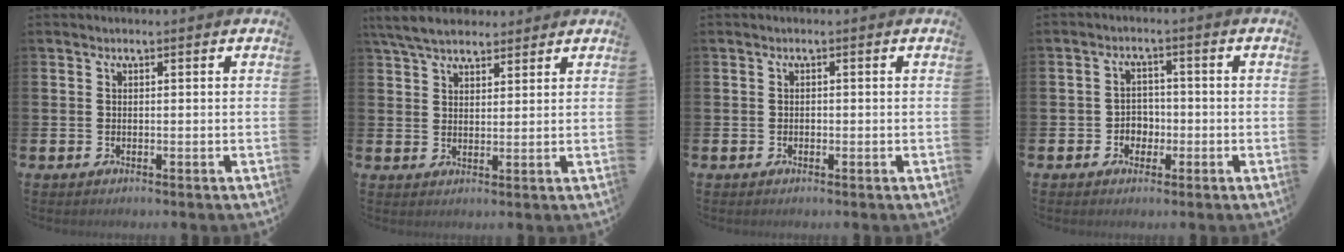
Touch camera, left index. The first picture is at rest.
{"total": 5.7, "force": [5.1, 1.8, 1.7], "torque": [-0.056, -0.006, 0.097]}
{"total": 0.5, "force": [-0.2, 0.4, 0.0], "torque": [-0.009, 0.007, -0.005]}
{"total": 2.9, "force": [-1.2, 2.4, 0.9], "torque": [-0.025, 0.007, -0.028]}